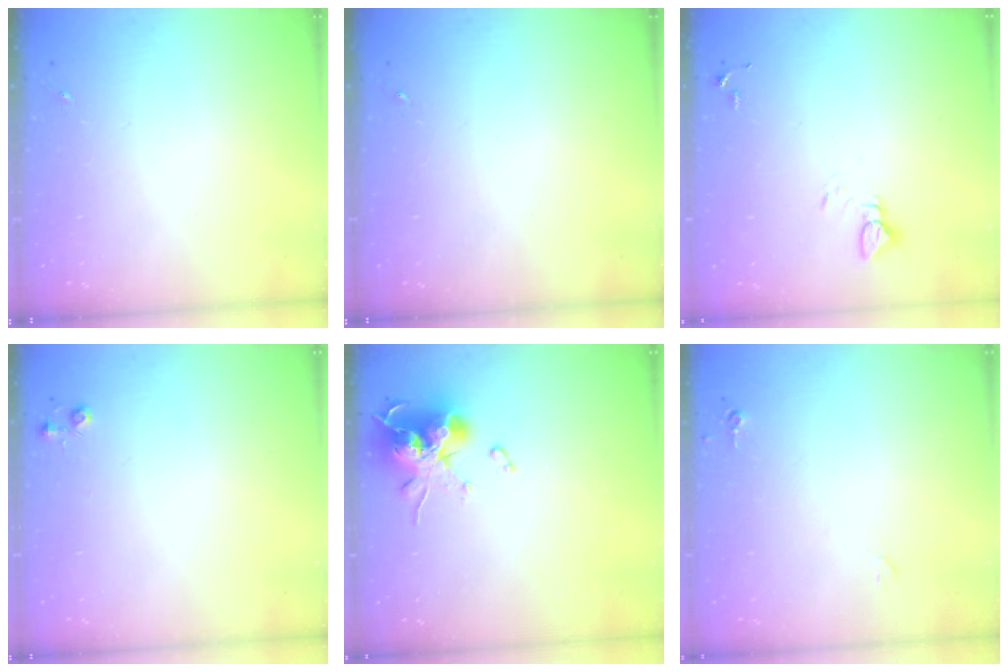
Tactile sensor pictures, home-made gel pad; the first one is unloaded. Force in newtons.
{"total": 0.0}
{"total": 3.1, "press": 3.1, "slide": 0.1}
{"total": 3.7, "press": 3.7, "slide": 0.5}
{"total": 16.4, "press": 16.4, "slide": 0.1}
{"total": 4.1, "press": 4.0, "slide": 0.7}